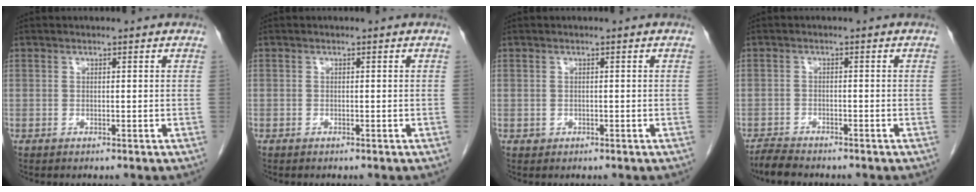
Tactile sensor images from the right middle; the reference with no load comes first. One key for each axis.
{"total": 0.0}
{"total": 0.6, "fx": -0.2, "fy": 0.6, "fz": 0.1, "tx": -0.002, "ty": 0.003, "tz": -0.001}
{"total": 3.6, "fx": -3.3, "fy": 0.6, "fz": 1.2, "tx": -0.023, "ty": -0.013, "tz": -0.058}